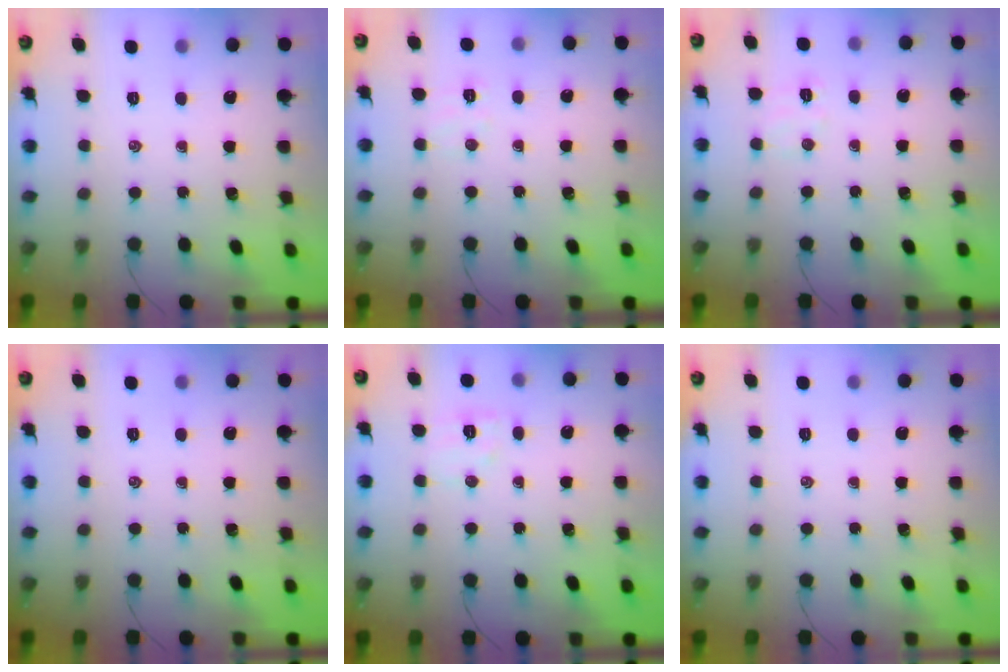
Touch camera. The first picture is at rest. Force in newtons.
{"total": 4.9, "press": 4.7, "slide": 1.2}
{"total": 5.4, "press": 5.3, "slide": 1.2}
{"total": 0.0}
{"total": 6.1, "press": 6.0, "slide": 1.1}
{"total": 0.0}